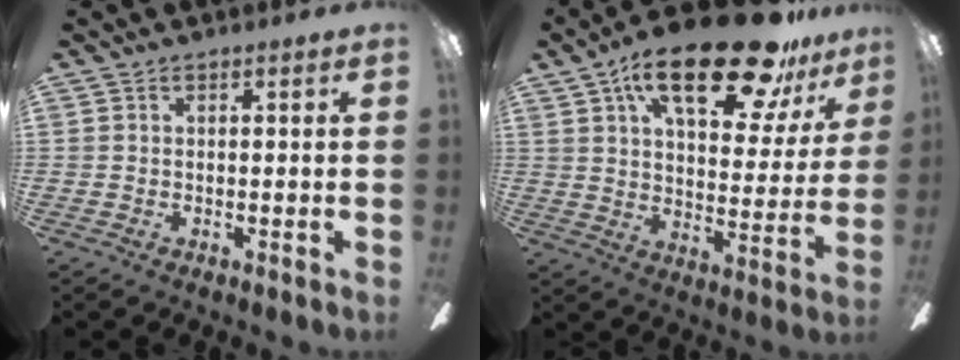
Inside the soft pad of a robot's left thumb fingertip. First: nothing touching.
{"total": 24.2, "force": [15.2, 8.9, 16.6], "torque": [-0.259, -0.079, 0.248]}